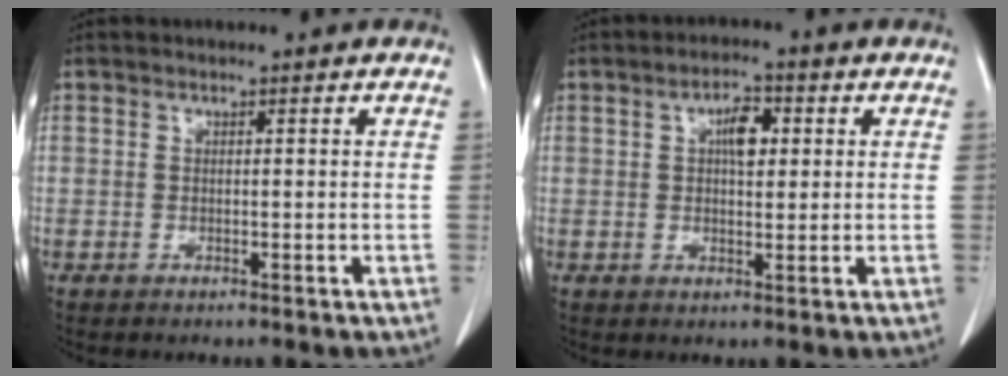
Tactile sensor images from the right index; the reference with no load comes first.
{"total": 4.4, "force": [1.1, 1.9, 3.8], "torque": [-0.062, 0.008, 0.017]}